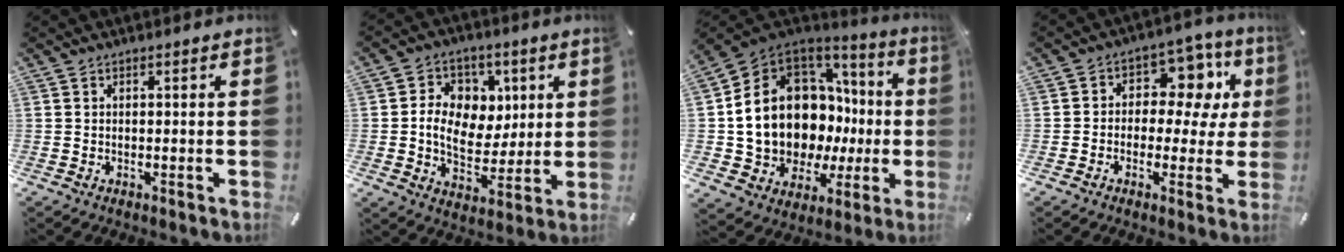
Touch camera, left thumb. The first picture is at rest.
{"total": 11.0, "force": [1.3, 9.4, 5.5], "torque": [-0.093, 0.009, 0.034]}
{"total": 18.1, "force": [1.8, 14.1, 11.3], "torque": [-0.215, -0.050, 0.066]}
{"total": 10.4, "force": [2.0, 7.9, 6.5], "torque": [-0.086, -0.011, 0.035]}